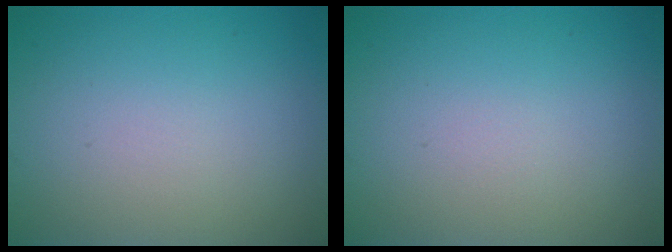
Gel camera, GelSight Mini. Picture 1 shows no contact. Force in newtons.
{"total": 0.0}